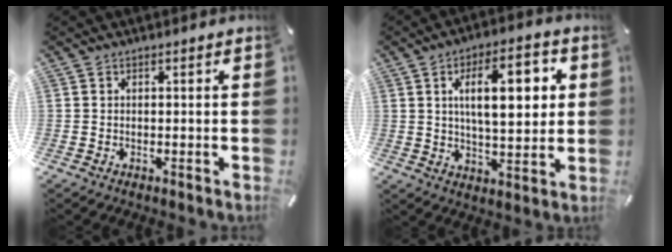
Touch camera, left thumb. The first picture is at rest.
{"total": 15.0, "force": [4.1, 6.6, 12.8], "torque": [-0.189, 0.003, 0.062]}